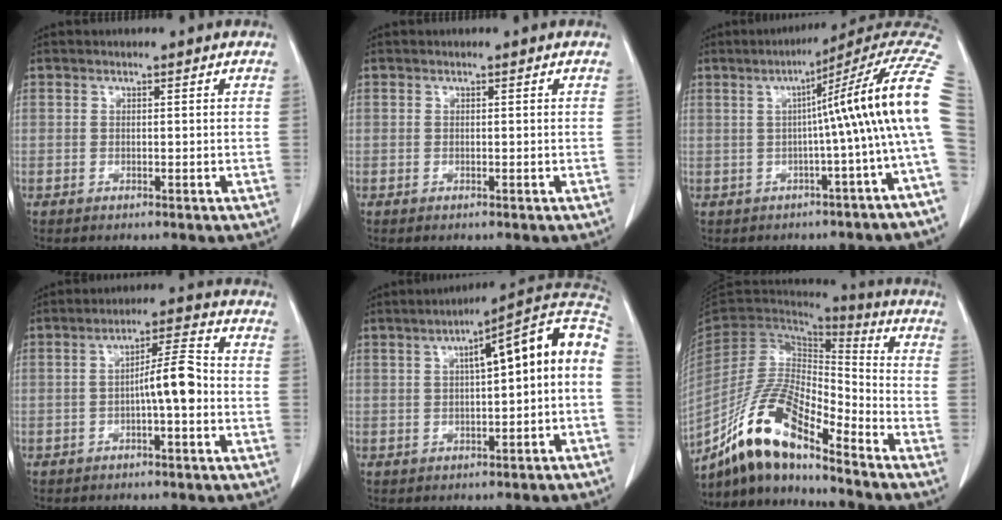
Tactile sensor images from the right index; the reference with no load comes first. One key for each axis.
{"total": 0.0}
{"total": 12.9, "fx": 0.7, "fy": -2.2, "fz": 12.7, "tx": -0.144, "ty": 0.034, "tz": 0.001}
{"total": 6.1, "fx": -1.3, "fy": 0.7, "fz": 5.9, "tx": -0.093, "ty": 0.018, "tz": -0.022}
{"total": 12.2, "fx": 1.5, "fy": 1.4, "fz": 12.0, "tx": -0.164, "ty": 0.043, "tz": 0.016}
{"total": 15.4, "fx": -11.7, "fy": 3.3, "fz": 9.5, "tx": -0.180, "ty": 0.003, "tz": -0.217}